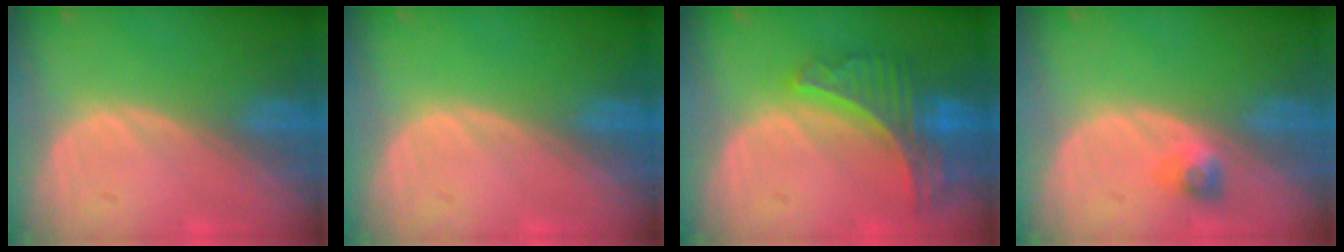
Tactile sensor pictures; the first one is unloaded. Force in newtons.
{"total": 0.0}
{"total": 7.9, "press": 7.0, "slide": 3.7}
{"total": 2.4, "press": 2.0, "slide": 1.3}